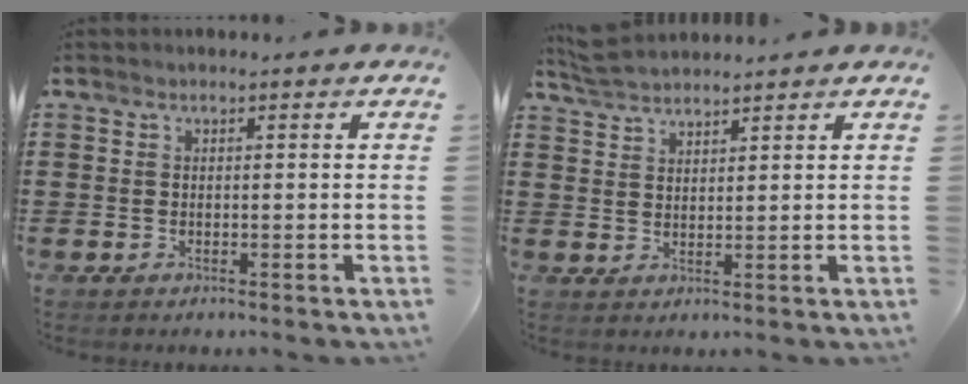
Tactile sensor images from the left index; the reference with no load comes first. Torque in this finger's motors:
{"motor_torque": [0.06, -0.01, 0.34, 0.07]}